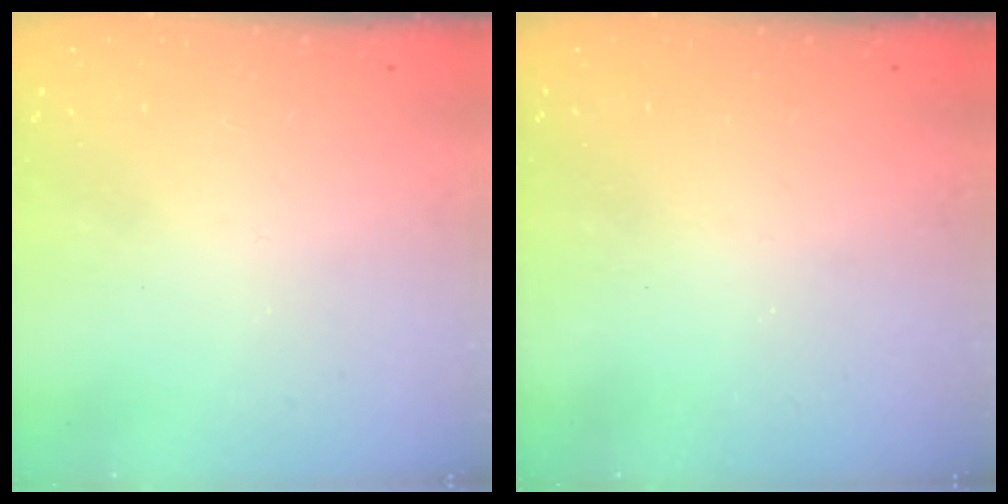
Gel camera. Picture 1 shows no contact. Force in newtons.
{"total": 0.0}